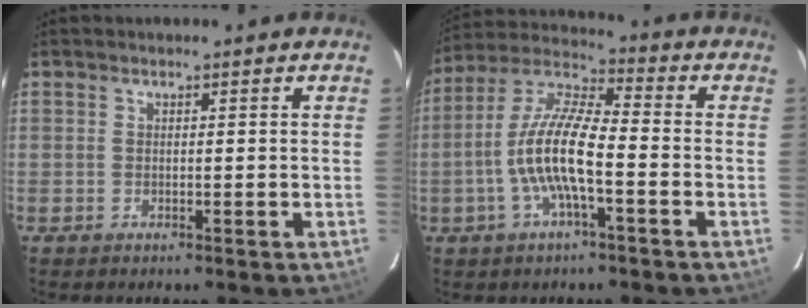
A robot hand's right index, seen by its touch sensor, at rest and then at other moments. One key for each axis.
{"total": 12.1, "fx": -3.3, "fy": 2.8, "fz": 11.3, "tx": -0.230, "ty": 0.003, "tz": -0.067}